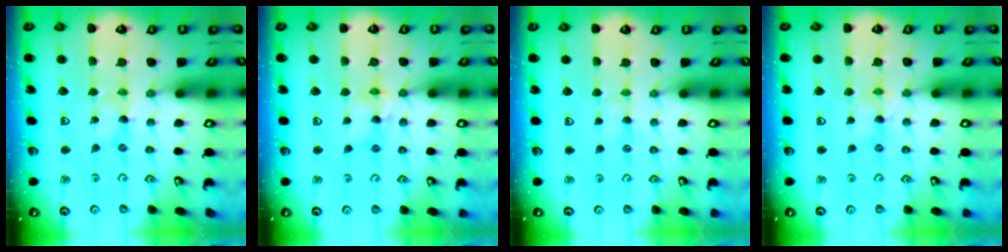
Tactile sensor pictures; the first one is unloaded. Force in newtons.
{"total": 4.8, "press": 4.7, "slide": 0.3}
{"total": 0.0}
{"total": 0.0}